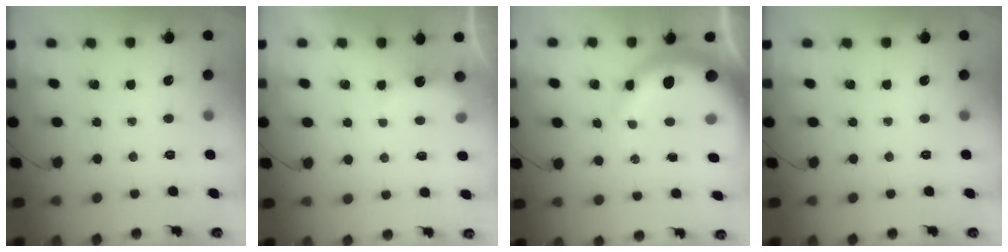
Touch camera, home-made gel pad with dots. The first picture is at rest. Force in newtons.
{"total": 5.8, "press": 5.7, "slide": 1.1}
{"total": 12.6, "press": 12.2, "slide": 3.0}
{"total": 0.0}